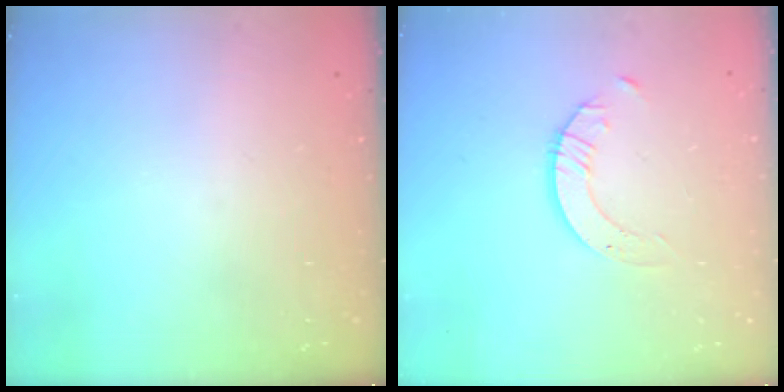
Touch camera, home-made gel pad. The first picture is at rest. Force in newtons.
{"total": 2.1, "press": 2.1, "slide": 0.2}